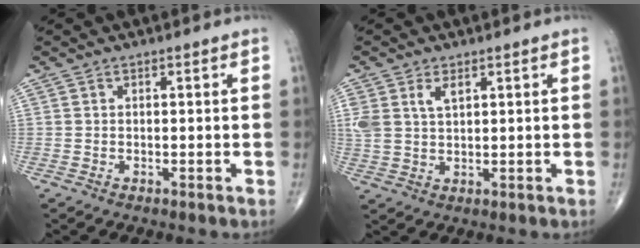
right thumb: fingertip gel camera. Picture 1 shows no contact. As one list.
[{"total": 5.7, "force": [2.4, 3.2, 4.0], "torque": [-0.086, 0.001, 0.055]}]